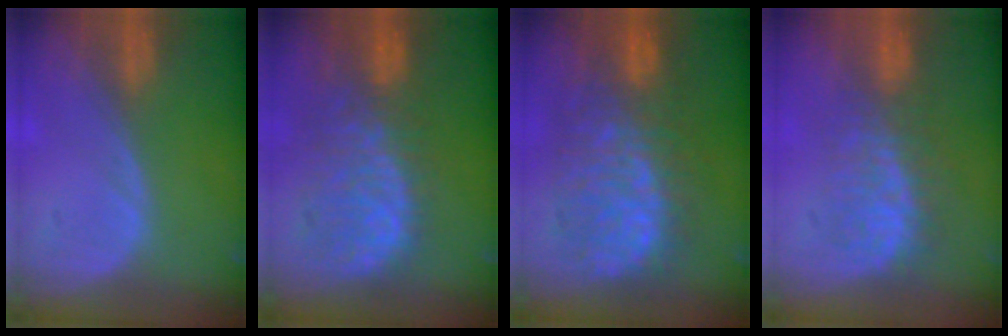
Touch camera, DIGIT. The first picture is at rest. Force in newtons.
{"total": 10.7, "press": 9.4, "slide": 5.2}
{"total": 12.2, "press": 12.2, "slide": 1.4}
{"total": 7.7, "press": 7.4, "slide": 1.8}